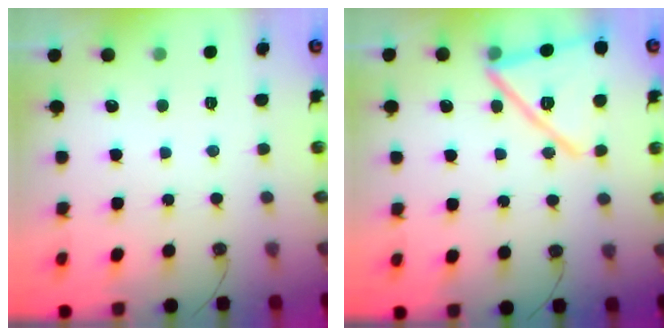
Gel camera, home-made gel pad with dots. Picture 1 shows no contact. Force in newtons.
{"total": 17.3, "press": 16.8, "slide": 4.0}